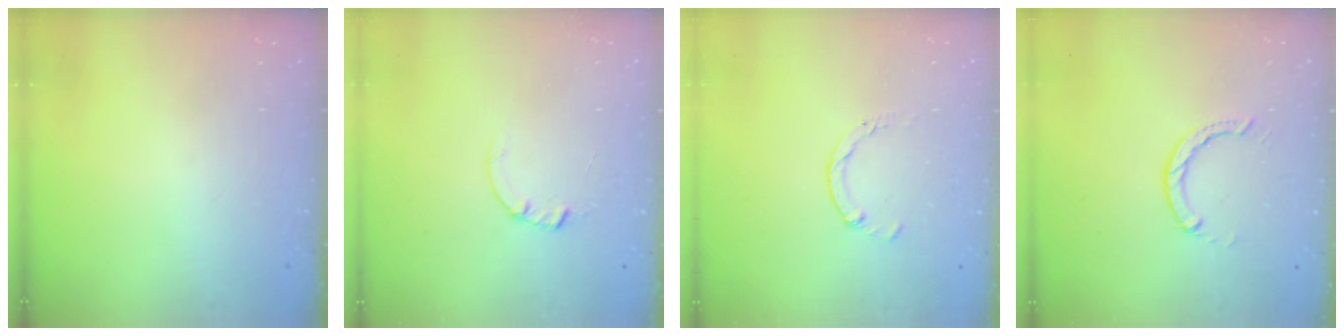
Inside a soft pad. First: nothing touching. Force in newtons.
{"total": 1.5, "press": 1.5, "slide": 0.3}
{"total": 0.0}
{"total": 3.2, "press": 3.1, "slide": 0.5}